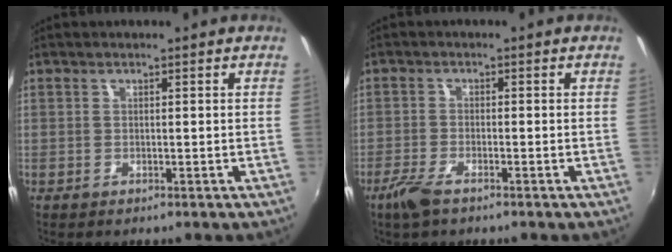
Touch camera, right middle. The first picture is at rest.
{"total": 4.2, "force": [-3.0, 1.1, 2.7], "torque": [-0.073, -0.008, -0.061]}